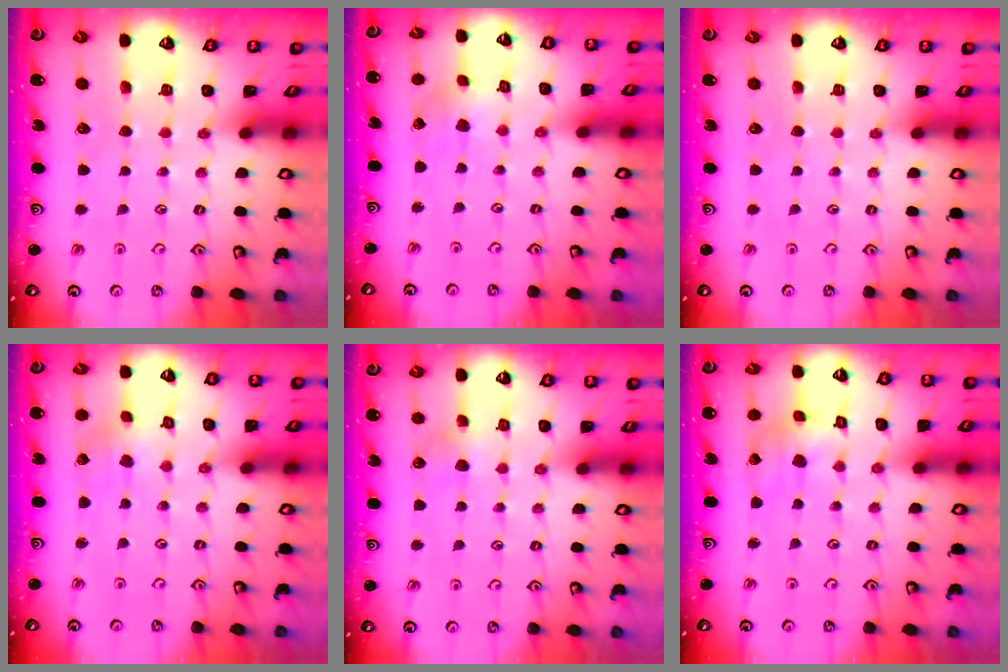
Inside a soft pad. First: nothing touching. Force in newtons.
{"total": 2.0, "press": 2.0, "slide": 0.1}
{"total": 0.0}
{"total": 1.2, "press": 1.2, "slide": 0.2}
{"total": 3.4, "press": 3.3, "slide": 0.3}
{"total": 2.8, "press": 2.7, "slide": 0.4}